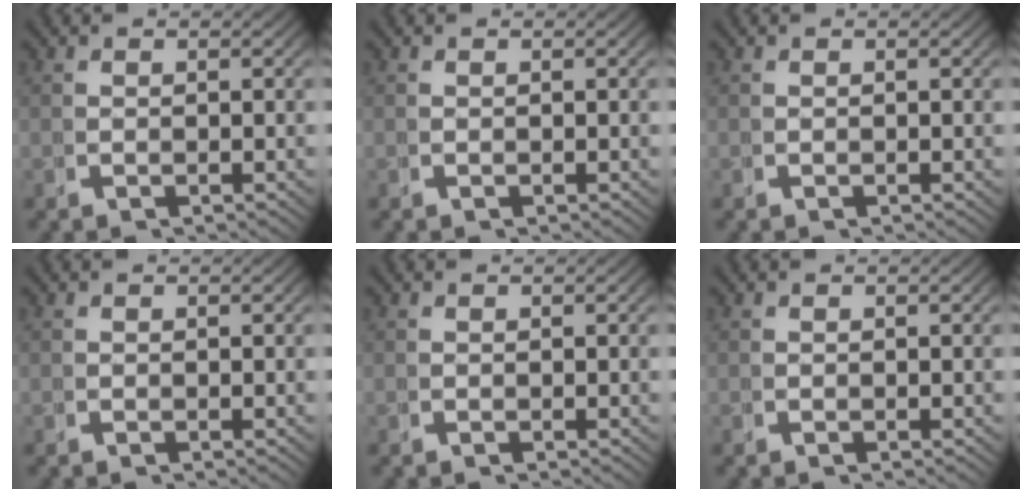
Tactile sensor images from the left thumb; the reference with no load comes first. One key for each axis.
{"total": 0.0}
{"total": 0.0}
{"total": 0.0}
{"total": 0.0}
{"total": 0.0}